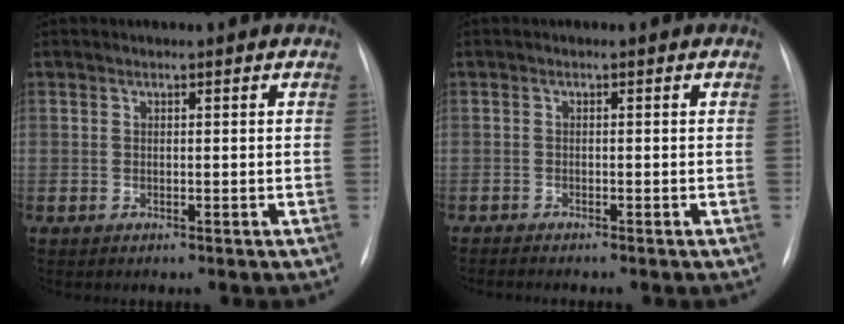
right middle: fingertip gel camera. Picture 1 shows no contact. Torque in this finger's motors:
{"motor_torque": [0.57, -0.63, 0.05, 0.00]}